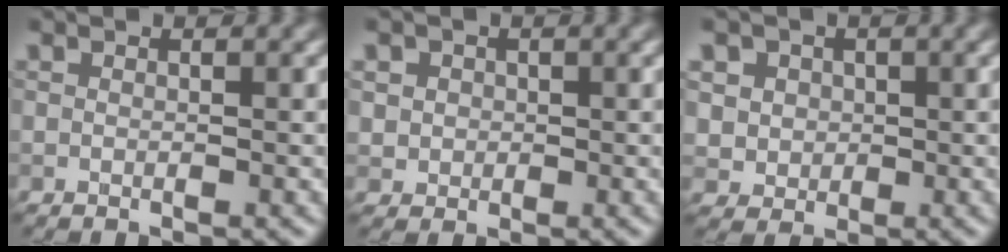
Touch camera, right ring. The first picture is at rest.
{"total": 2.5, "force": [0.7, 2.2, 0.9], "torque": [-0.012, 0.007, 0.016]}
{"total": 4.1, "force": [1.5, 3.5, 1.5], "torque": [-0.029, 0.007, 0.024]}